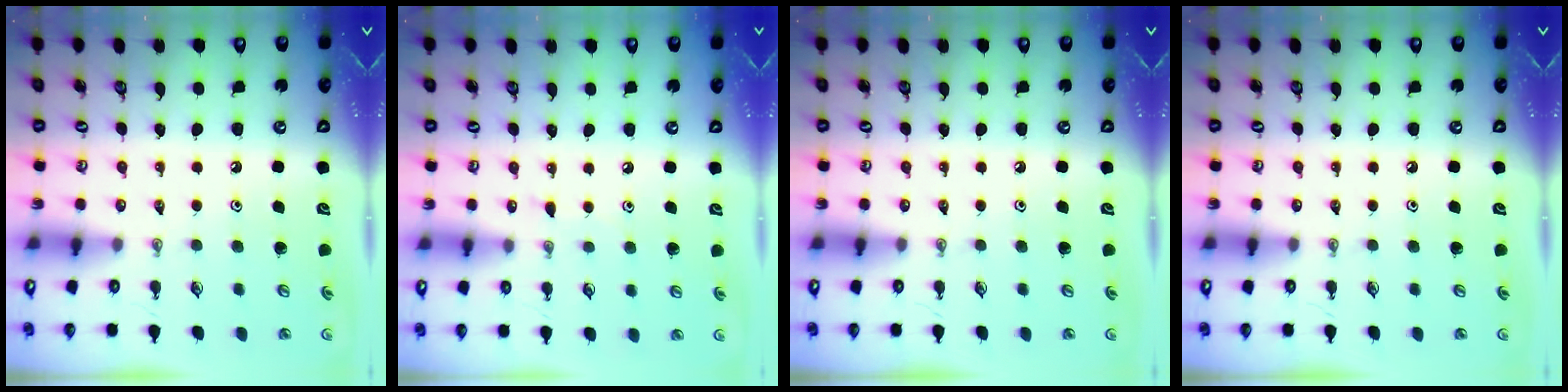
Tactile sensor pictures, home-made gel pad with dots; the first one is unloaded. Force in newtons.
{"total": 3.2, "press": 3.2, "slide": 0.4}
{"total": 0.0}
{"total": 0.0}